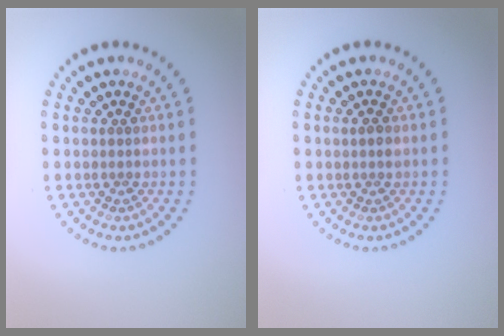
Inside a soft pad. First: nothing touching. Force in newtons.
{"total": 0.9, "press": 0.8, "slide": 0.3}